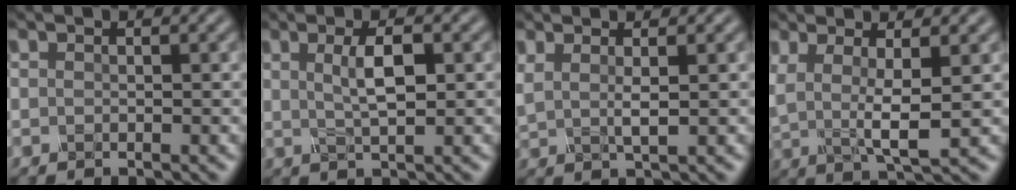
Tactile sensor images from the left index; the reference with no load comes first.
{"total": 3.4, "force": [0.7, 0.8, 3.2], "torque": [-0.058, 0.003, 0.014]}
{"total": 2.3, "force": [1.1, 0.5, 1.9], "torque": [-0.040, -0.003, 0.022]}
{"total": 4.3, "force": [0.9, 1.0, 4.0], "torque": [-0.086, -0.007, 0.019]}